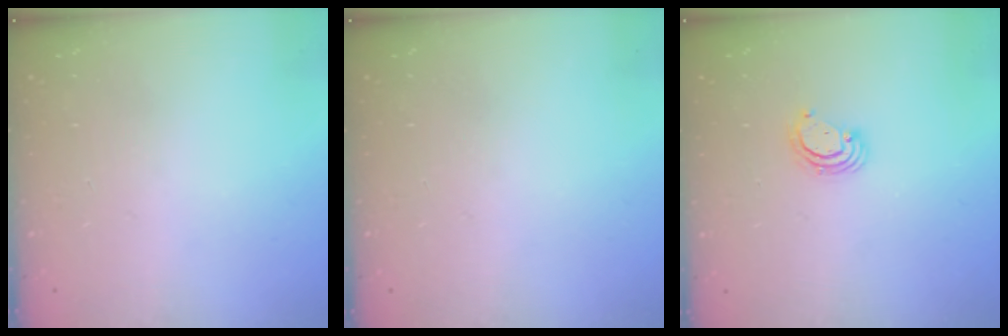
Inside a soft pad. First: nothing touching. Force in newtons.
{"total": 0.0}
{"total": 3.3, "press": 3.3, "slide": 0.2}